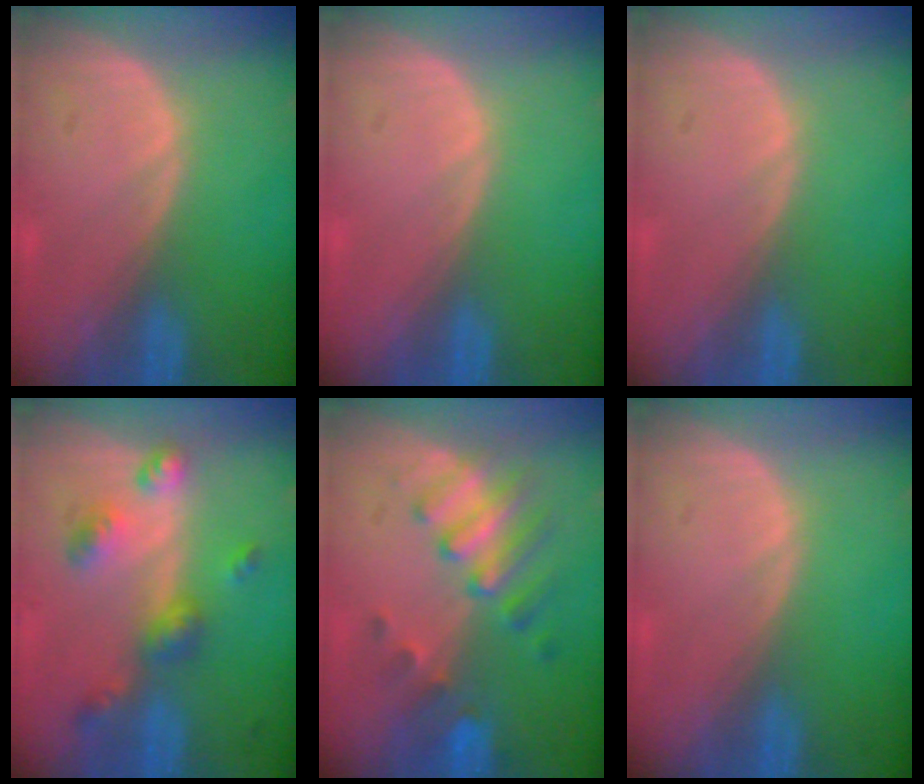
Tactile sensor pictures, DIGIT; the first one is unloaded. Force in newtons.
{"total": 0.0}
{"total": 0.0}
{"total": 6.3, "press": 5.6, "slide": 3.0}
{"total": 7.7, "press": 6.9, "slide": 3.3}
{"total": 0.0}